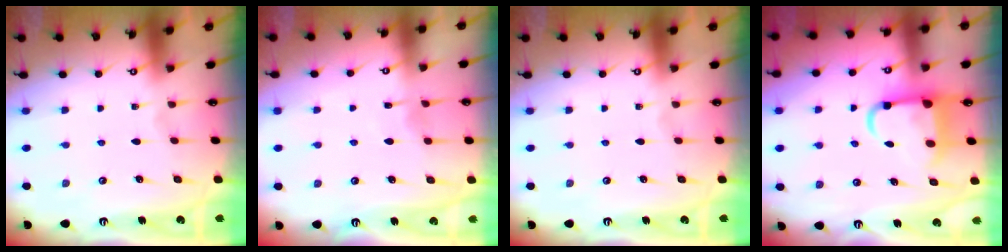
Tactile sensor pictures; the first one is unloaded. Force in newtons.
{"total": 5.9, "press": 5.9, "slide": 0.4}
{"total": 0.0}
{"total": 8.8, "press": 8.6, "slide": 1.6}